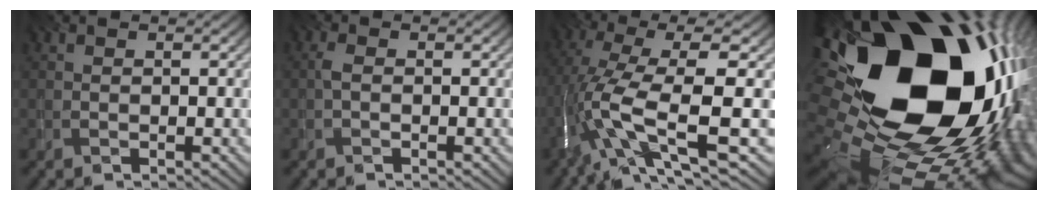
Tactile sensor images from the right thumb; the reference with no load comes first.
{"total": 1.5, "force": [-0.3, 0.7, 1.3], "torque": [-0.033, 0.002, -0.009]}
{"total": 13.7, "force": [-3.6, 3.0, 12.9], "torque": [-0.272, -0.003, -0.058]}
{"total": 23.3, "force": [3.6, 16.3, 16.3], "torque": [-0.287, -0.061, 0.071]}